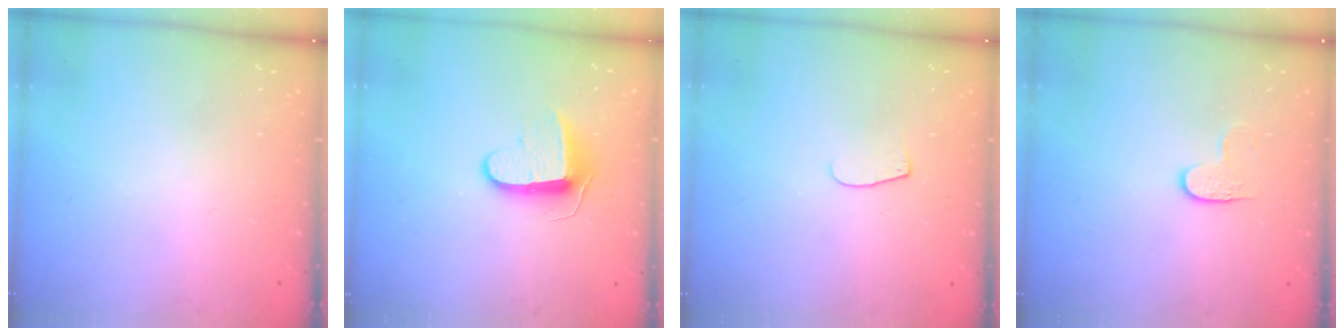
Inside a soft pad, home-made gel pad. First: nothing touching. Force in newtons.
{"total": 9.1, "press": 9.1, "slide": 0.3}
{"total": 4.8, "press": 4.8, "slide": 0.4}
{"total": 3.4, "press": 3.4, "slide": 0.3}